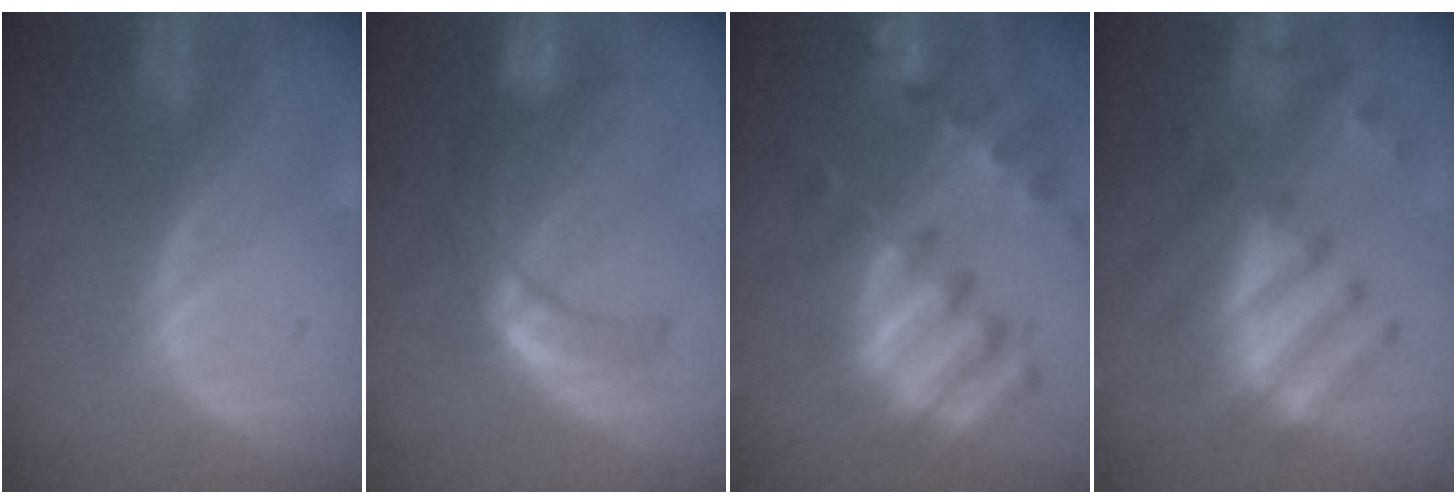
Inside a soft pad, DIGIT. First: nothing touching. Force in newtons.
{"total": 7.6, "press": 6.4, "slide": 4.0}
{"total": 11.3, "press": 9.8, "slide": 5.8}
{"total": 8.1, "press": 7.9, "slide": 1.8}